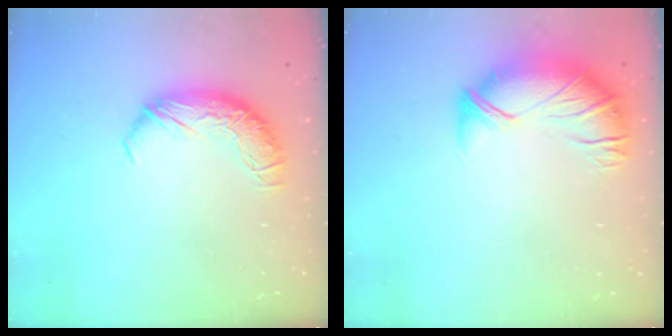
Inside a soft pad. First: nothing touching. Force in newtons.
{"total": 2.6, "press": 1.1, "slide": 2.3}